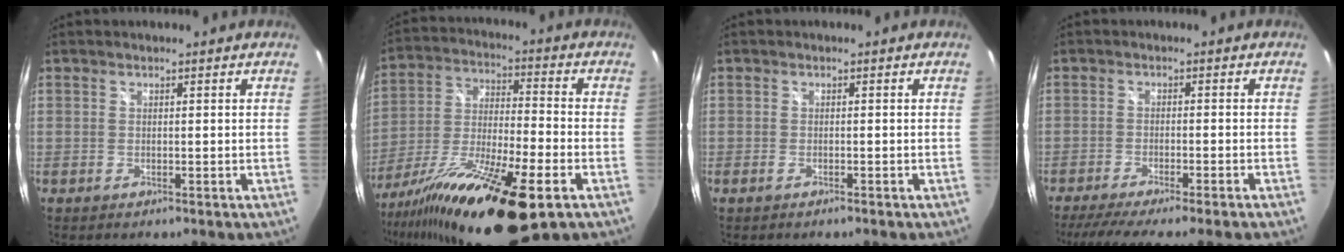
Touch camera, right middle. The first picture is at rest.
{"total": 22.2, "force": [-12.5, 4.5, 17.8], "torque": [-0.328, -0.051, -0.219]}
{"total": 1.2, "force": [-1.0, 0.3, 0.7], "torque": [-0.015, -0.002, -0.019]}
{"total": 9.4, "force": [-8.0, -0.7, 4.9], "torque": [-0.101, -0.026, -0.122]}